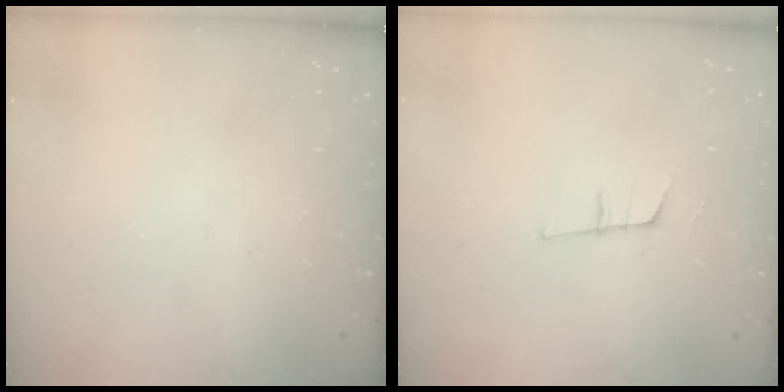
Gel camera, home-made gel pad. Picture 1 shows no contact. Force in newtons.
{"total": 7.7, "press": 7.2, "slide": 2.8}